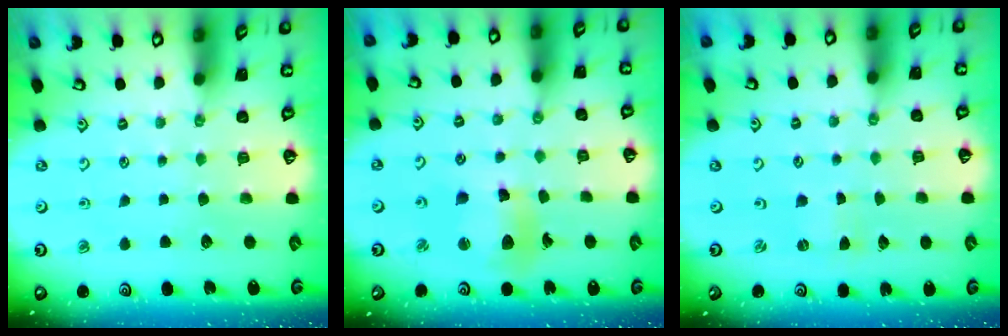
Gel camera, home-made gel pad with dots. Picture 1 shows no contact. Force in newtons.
{"total": 11.0, "press": 10.7, "slide": 2.4}
{"total": 0.0}